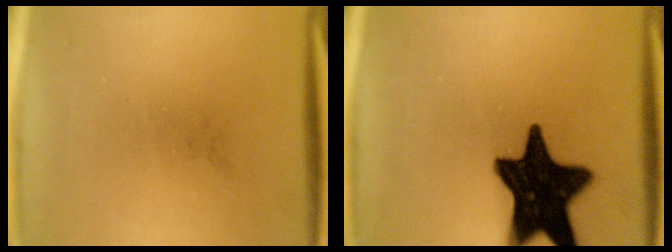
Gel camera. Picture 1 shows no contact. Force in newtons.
{"total": 19.2}